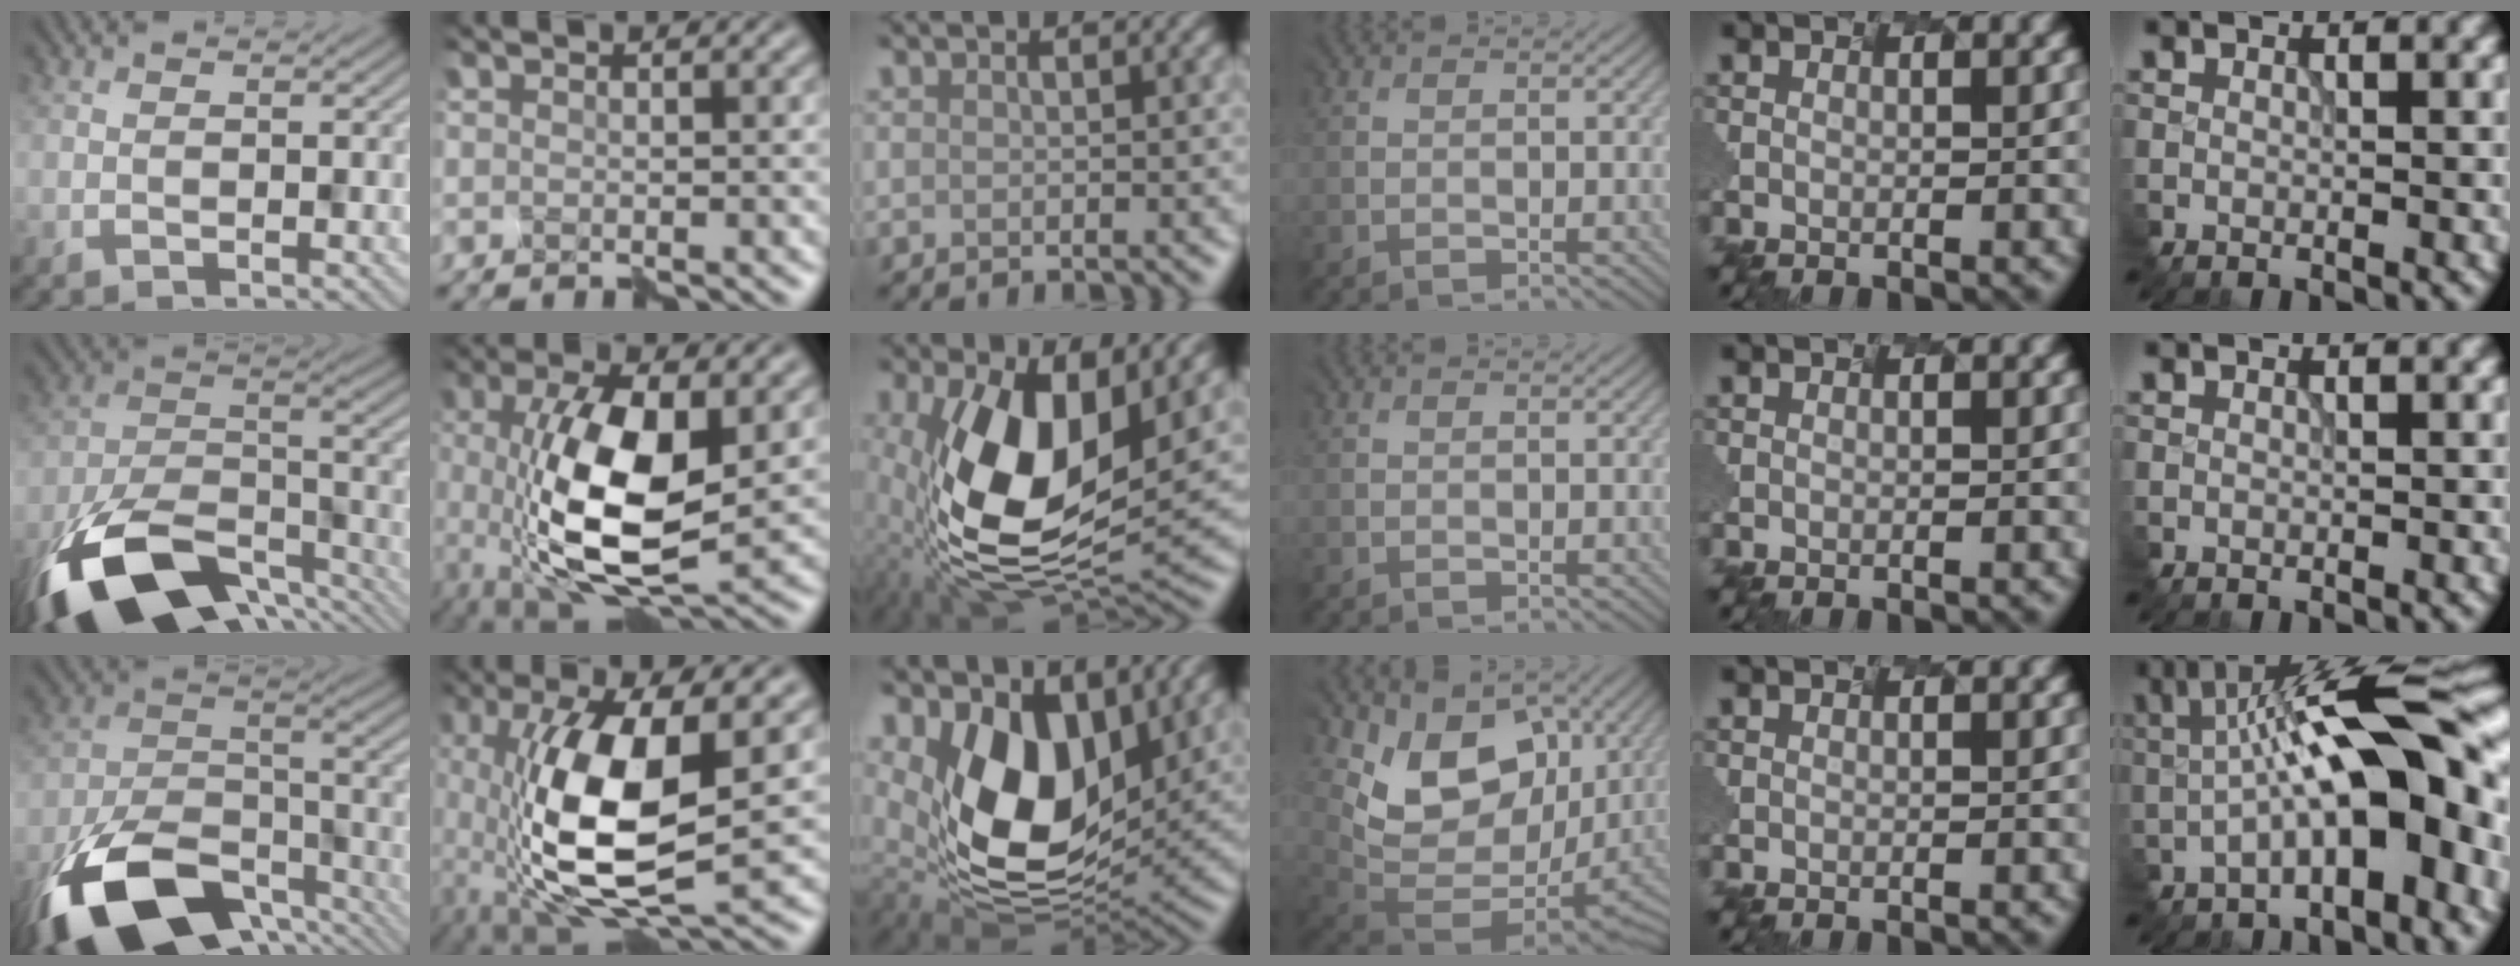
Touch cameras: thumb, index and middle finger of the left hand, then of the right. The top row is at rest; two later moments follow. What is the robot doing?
{"motion": "disassemble", "object": "markers"}